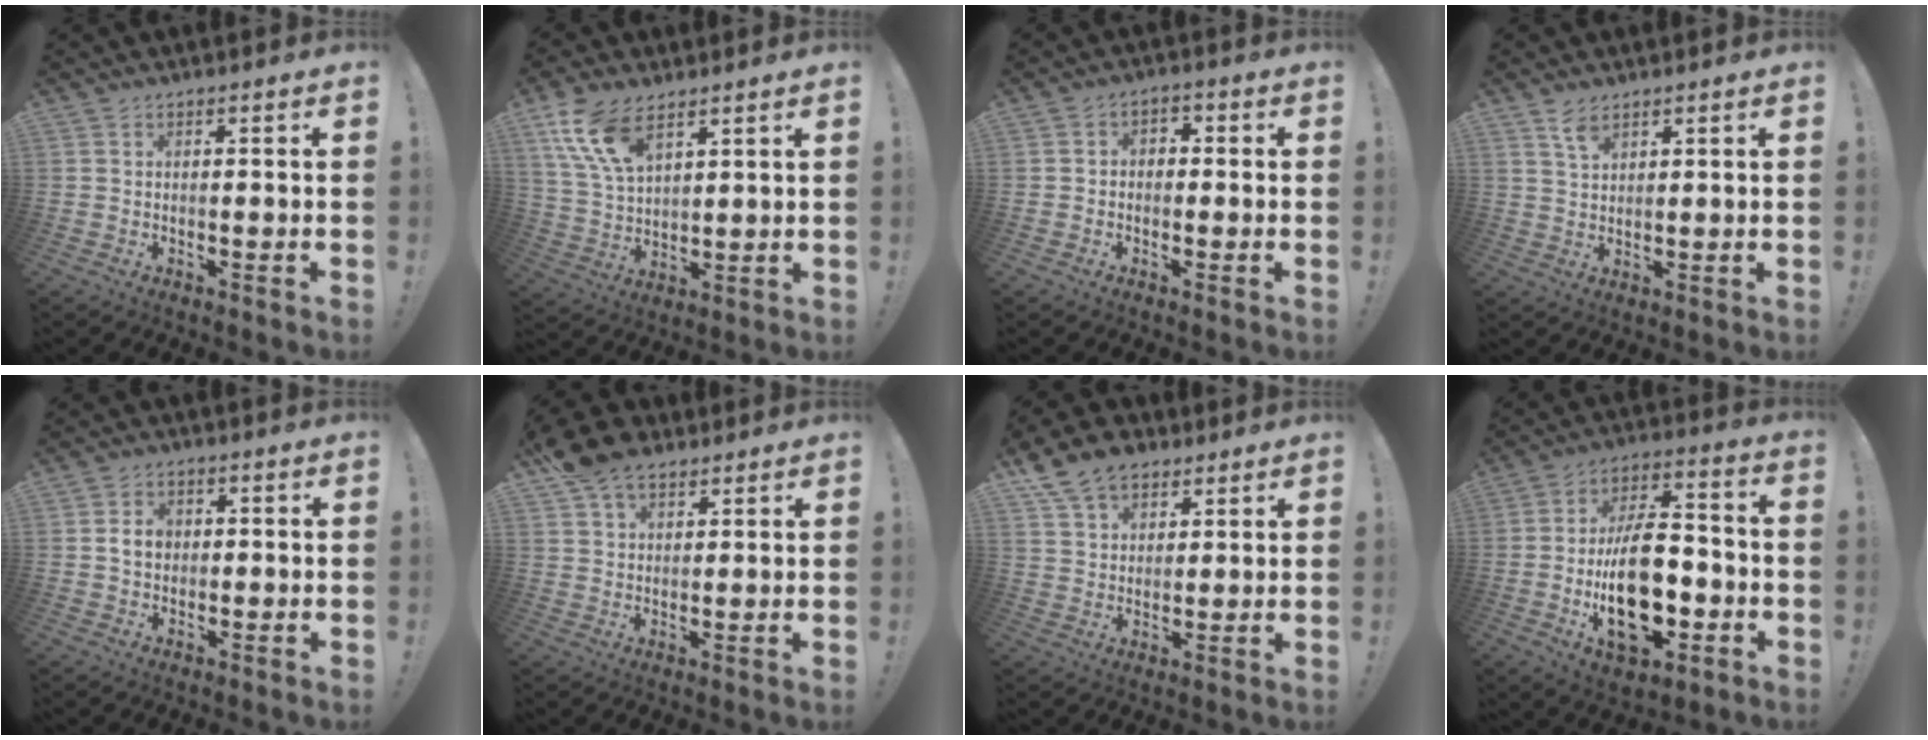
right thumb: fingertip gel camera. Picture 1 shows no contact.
{"total": 12.6, "force": [7.7, 6.4, 7.6], "torque": [-0.159, -0.024, 0.148]}
{"total": 3.0, "force": [-1.8, 2.1, 1.3], "torque": [-0.019, 0.013, -0.032]}
{"total": 4.2, "force": [3.1, 1.7, 2.3], "torque": [-0.038, -0.019, 0.055]}
{"total": 4.7, "force": [0.3, 3.7, 2.8], "torque": [-0.037, 0.004, 0.003]}
{"total": 10.2, "force": [6.8, 5.9, 4.7], "torque": [-0.081, -0.027, 0.133]}
{"total": 11.5, "force": [7.7, 7.5, 4.2], "torque": [-0.072, -0.039, 0.152]}
{"total": 22.1, "force": [-4.7, 12.3, 17.8], "torque": [-0.306, 0.022, -0.071]}